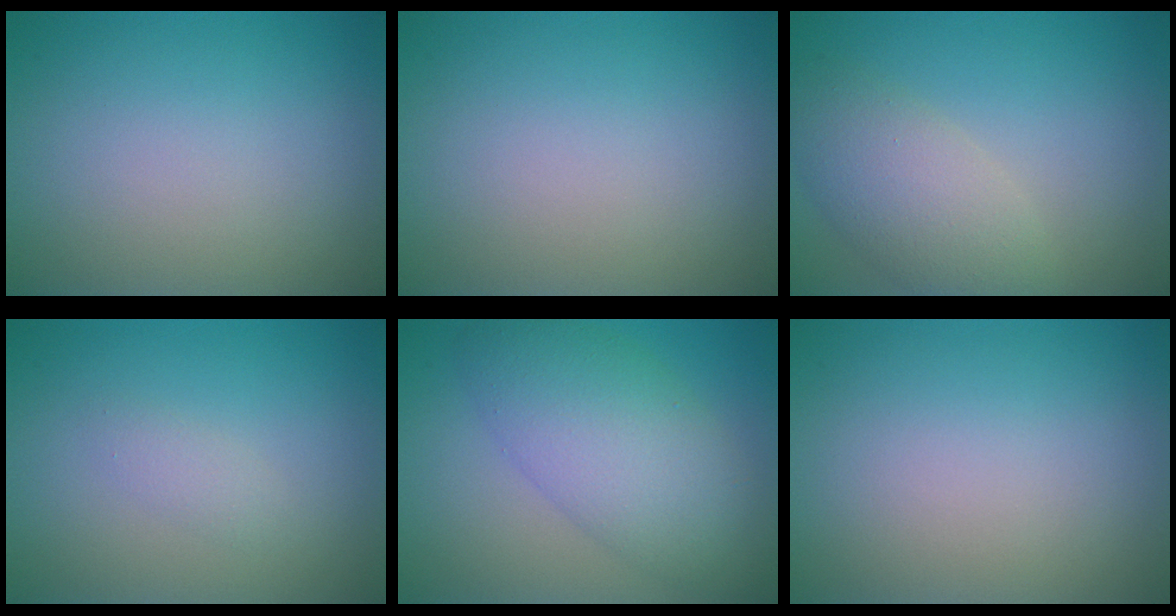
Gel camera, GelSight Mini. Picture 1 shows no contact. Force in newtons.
{"total": 0.0}
{"total": 4.7, "press": 4.6, "slide": 0.5}
{"total": 1.0, "press": 1.0, "slide": 0.1}
{"total": 7.2, "press": 7.2, "slide": 0.1}
{"total": 0.0}